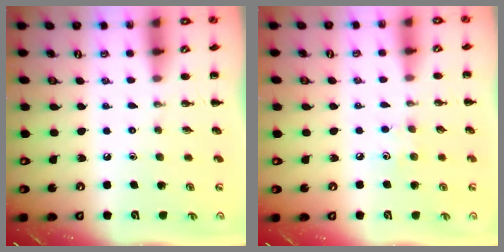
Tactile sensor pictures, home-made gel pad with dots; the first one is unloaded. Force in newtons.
{"total": 5.2, "press": 5.0, "slide": 1.3}